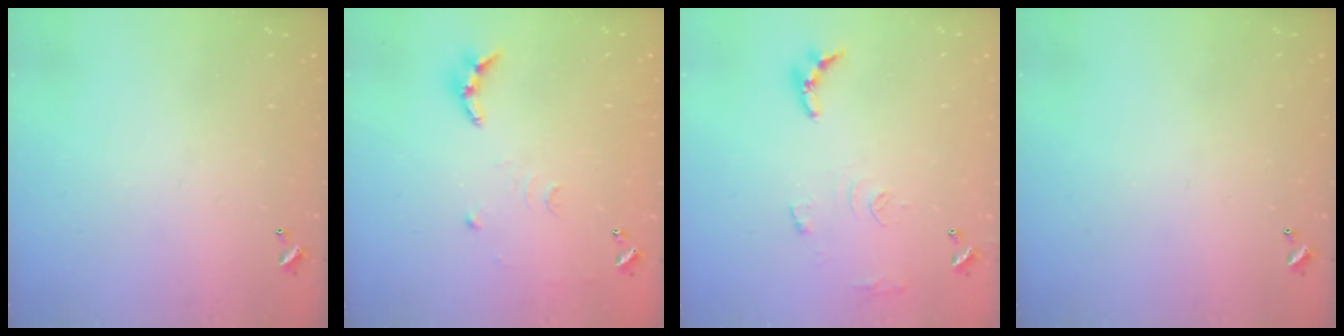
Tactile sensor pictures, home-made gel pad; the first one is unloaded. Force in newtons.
{"total": 9.0, "press": 9.0, "slide": 0.5}
{"total": 10.1, "press": 10.0, "slide": 0.8}
{"total": 0.0}